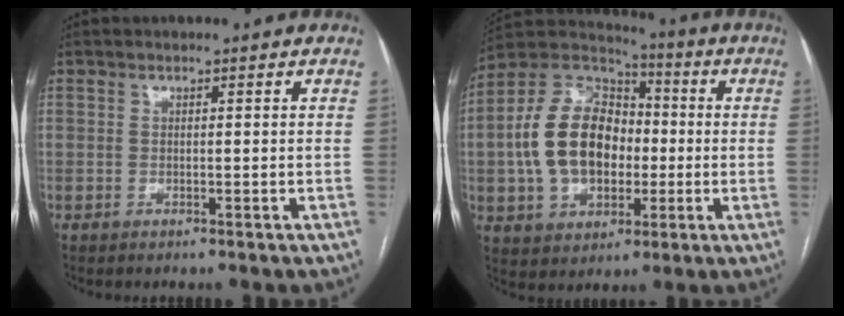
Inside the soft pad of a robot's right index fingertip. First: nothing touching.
{"total": 15.9, "force": [-1.0, 10.9, 11.6], "torque": [-0.248, 0.036, -0.011]}